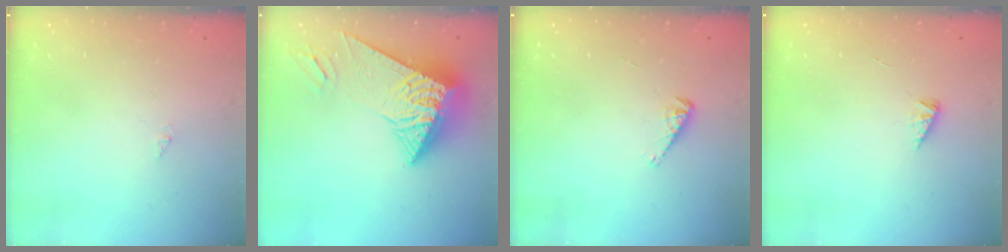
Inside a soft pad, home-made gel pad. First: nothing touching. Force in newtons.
{"total": 11.2, "press": 11.1, "slide": 1.3}
{"total": 4.1, "press": 4.0, "slide": 0.7}
{"total": 1.8, "press": 1.7, "slide": 0.3}